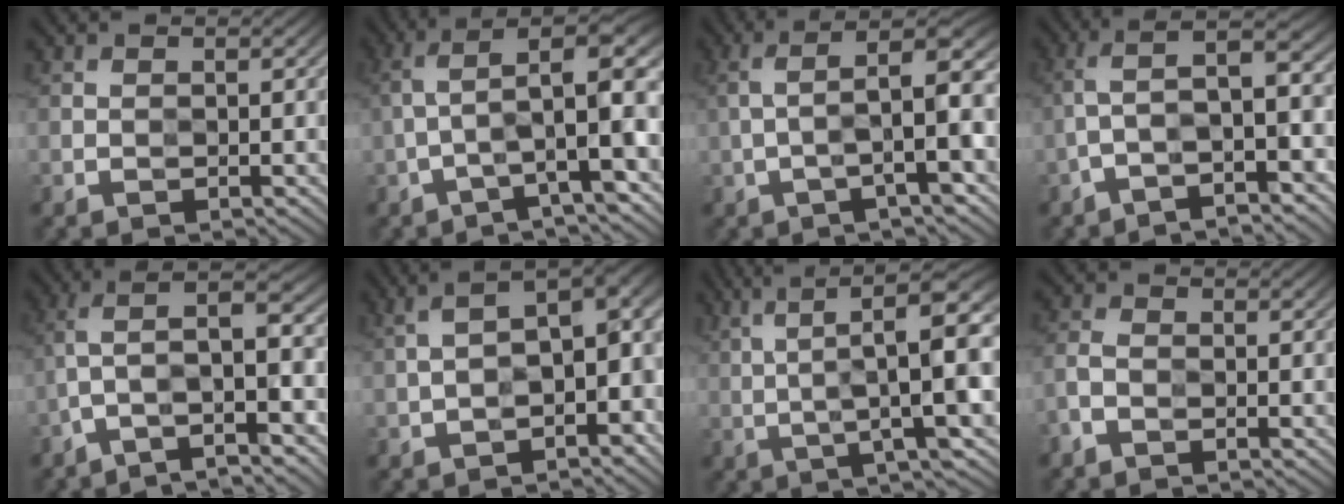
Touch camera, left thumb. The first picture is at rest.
{"total": 9.7, "force": [-0.5, 2.9, 9.3], "torque": [-0.169, 0.020, -0.016]}
{"total": 9.1, "force": [-0.2, 1.9, 8.9], "torque": [-0.152, 0.027, -0.012]}
{"total": 6.9, "force": [-3.0, 1.8, 5.9], "torque": [-0.101, 0.022, -0.065]}
{"total": 8.9, "force": [-3.6, 2.2, 7.9], "torque": [-0.130, 0.028, -0.079]}
{"total": 11.0, "force": [-0.9, 5.5, 9.5], "torque": [-0.130, 0.011, -0.005]}
{"total": 15.7, "force": [4.5, 3.6, 14.6], "torque": [-0.219, 0.022, 0.088]}
{"total": 2.3, "force": [-1.5, 1.2, 1.3], "torque": [-0.034, 0.000, -0.040]}